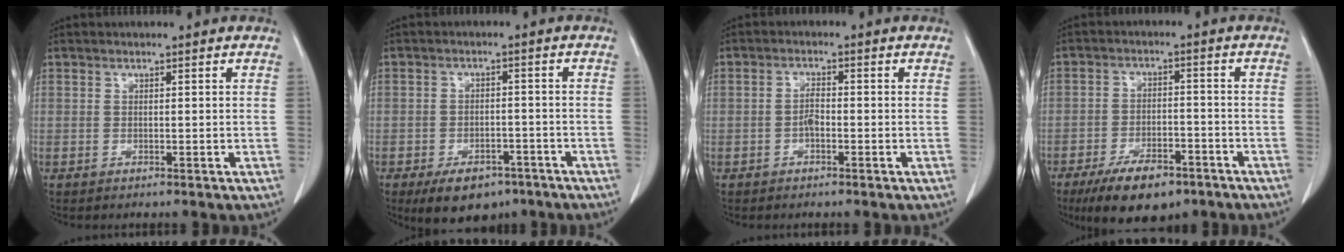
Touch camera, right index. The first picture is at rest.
{"total": 8.3, "force": [-5.7, 4.5, 4.0], "torque": [-0.059, 0.002, -0.081]}
{"total": 2.0, "force": [-0.8, 0.7, 1.7], "torque": [-0.029, 0.004, -0.015]}
{"total": 10.3, "force": [-7.1, 4.2, 6.1], "torque": [-0.103, -0.007, -0.116]}